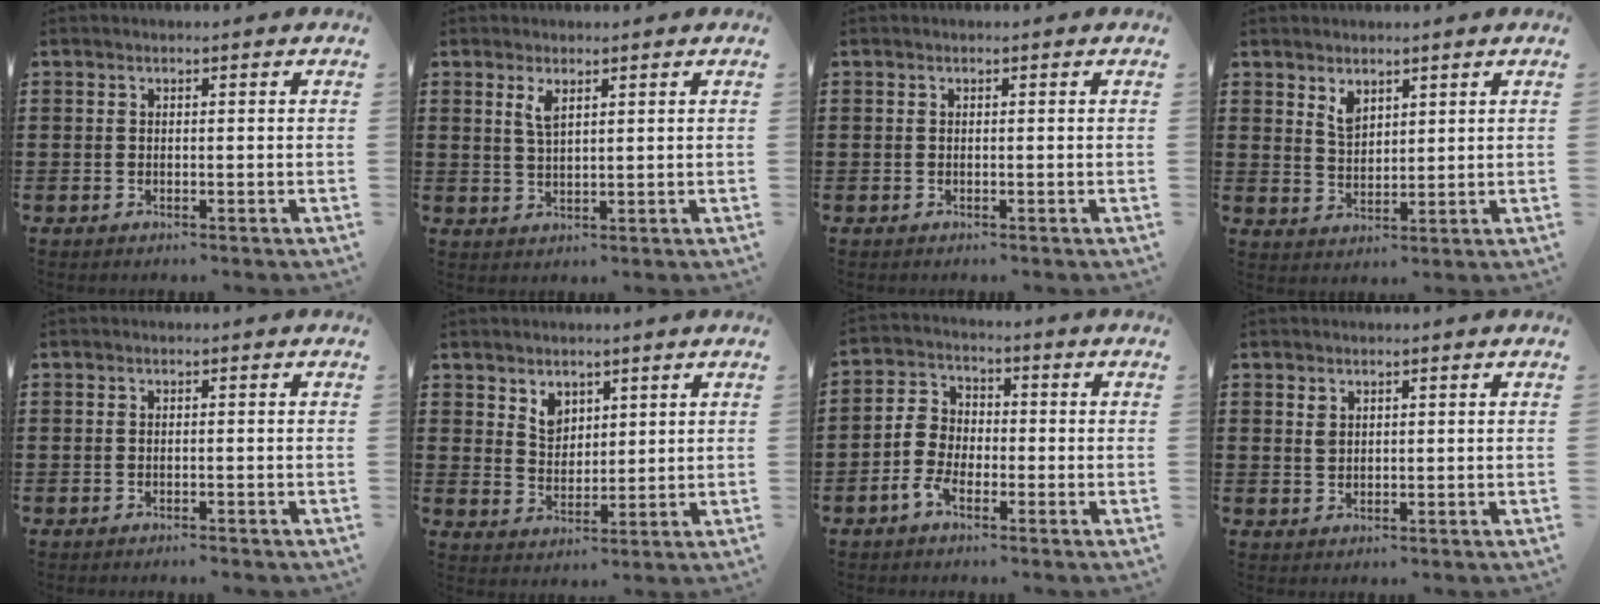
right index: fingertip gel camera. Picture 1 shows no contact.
{"total": 2.5, "force": [1.5, 0.6, 1.9], "torque": [-0.042, 0.002, 0.026]}
{"total": 0.0}
{"total": 3.1, "force": [2.3, 1.8, 1.3], "torque": [-0.032, 0.004, 0.043]}
{"total": 0.5, "force": [-0.5, 0.0, 0.2], "torque": [-0.007, -0.002, -0.009]}
{"total": 3.9, "force": [2.8, 2.6, 0.8], "torque": [-0.027, 0.006, 0.053]}
{"total": 4.8, "force": [-2.1, 3.4, 2.6], "torque": [-0.079, 0.005, -0.049]}
{"total": 1.5, "force": [1.0, 0.9, 0.7], "torque": [-0.016, 0.002, 0.019]}